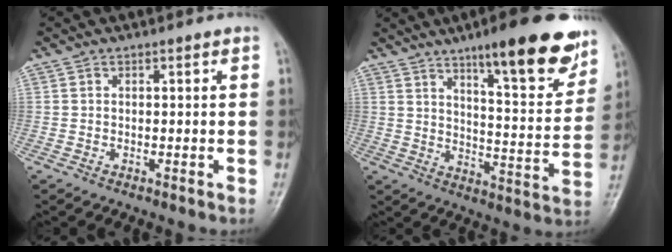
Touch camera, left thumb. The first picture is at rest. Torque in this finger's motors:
{"motor_torque": [1.50, 1.28, 1.52, -1.25, 0.12]}